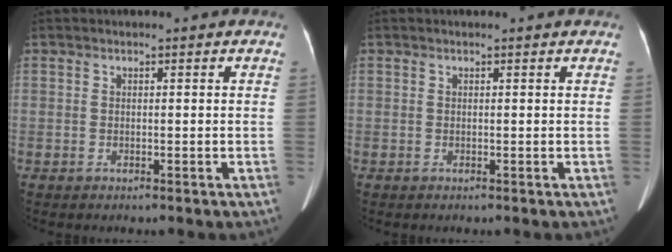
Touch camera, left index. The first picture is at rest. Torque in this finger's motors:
{"motor_torque": [0.34, -0.53, 0.00, 0.02]}